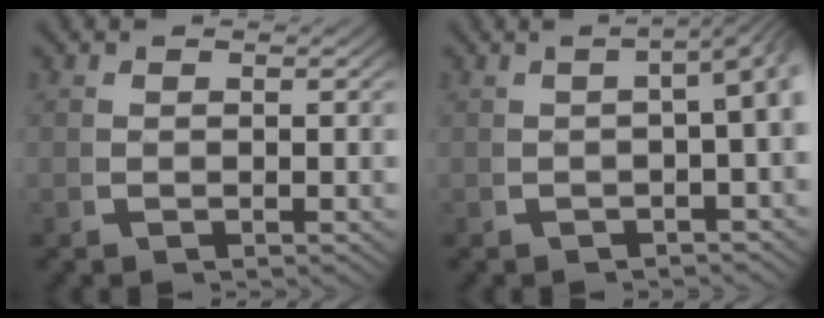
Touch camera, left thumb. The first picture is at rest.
{"total": 7.2, "force": [0.6, 3.7, 6.1], "torque": [-0.065, 0.026, -0.003]}